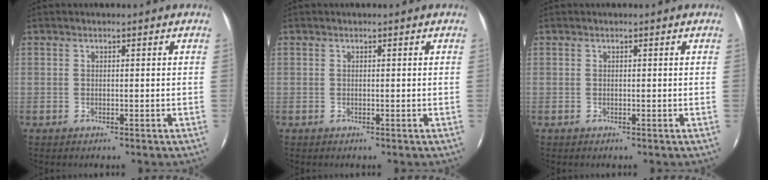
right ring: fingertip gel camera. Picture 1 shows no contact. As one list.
[{"total": 0.0}, {"total": 0.0}]